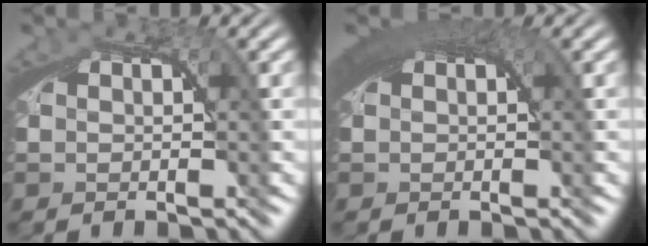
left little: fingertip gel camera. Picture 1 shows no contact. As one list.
[{"total": 4.4, "force": [1.8, 1.5, 3.7], "torque": [-0.050, 0.015, 0.023]}]